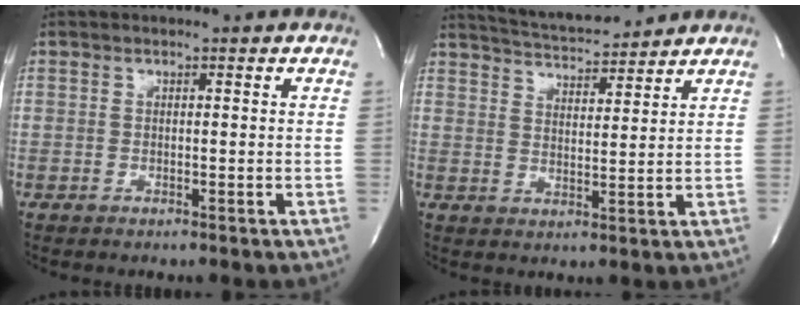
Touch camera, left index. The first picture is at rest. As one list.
[{"total": 8.7, "force": [8.4, 0.8, 2.3], "torque": [-0.049, 0.011, 0.141]}]